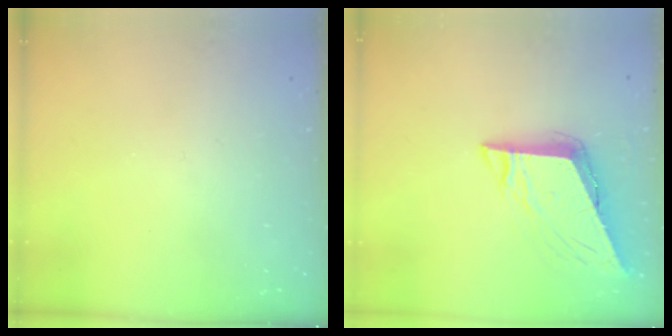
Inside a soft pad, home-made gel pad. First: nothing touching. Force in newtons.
{"total": 9.6, "press": 9.4, "slide": 2.1}